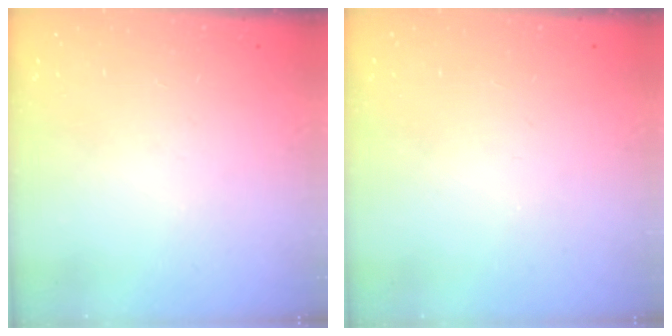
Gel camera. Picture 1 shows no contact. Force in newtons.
{"total": 0.0}